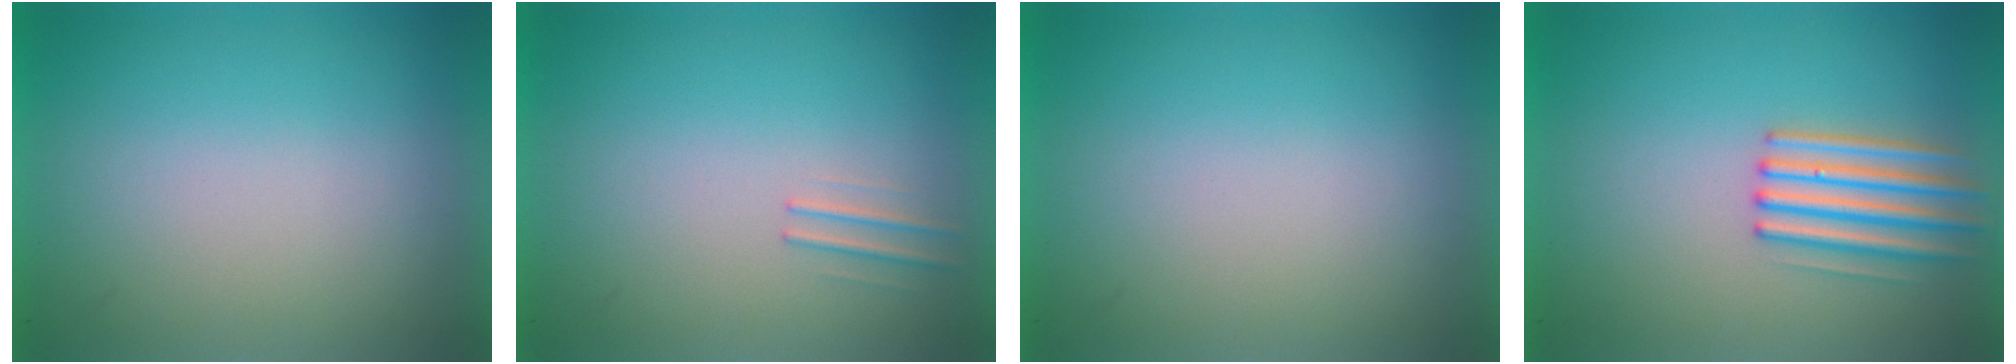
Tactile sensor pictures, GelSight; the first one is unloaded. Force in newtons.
{"total": 1.1}
{"total": 0.0}
{"total": 3.2}